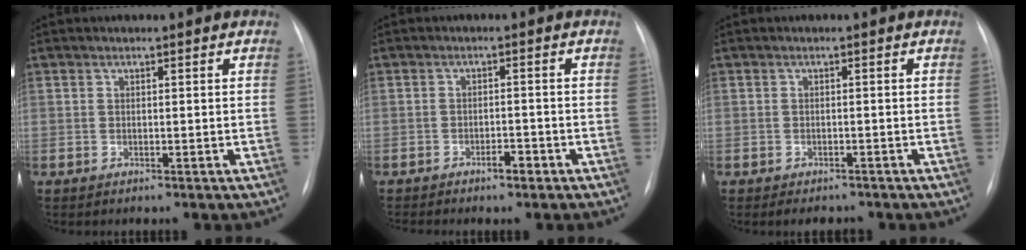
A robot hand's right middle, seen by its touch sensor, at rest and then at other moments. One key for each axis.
{"total": 2.6, "fx": -1.9, "fy": 0.7, "fz": 1.6, "tx": -0.023, "ty": 0.002, "tz": -0.030}
{"total": 3.2, "fx": -2.7, "fy": 1.4, "fz": 1.0, "tx": -0.011, "ty": -0.001, "tz": -0.031}